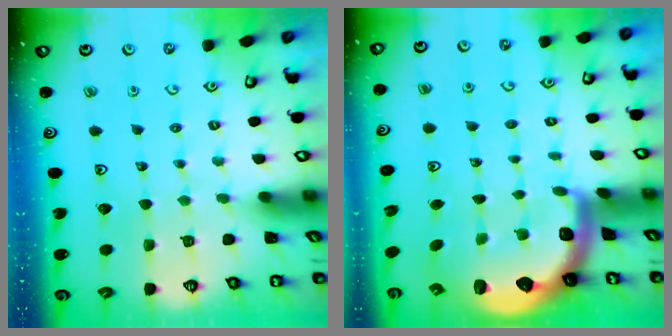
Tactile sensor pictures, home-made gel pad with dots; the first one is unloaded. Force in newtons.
{"total": 2.8, "press": 2.5, "slide": 1.4}